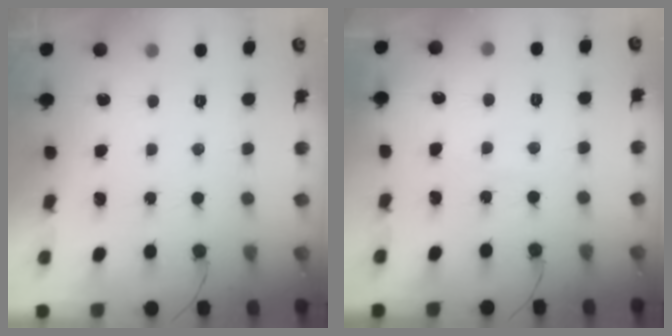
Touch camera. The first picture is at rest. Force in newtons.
{"total": 2.8, "press": 2.8, "slide": 0.3}